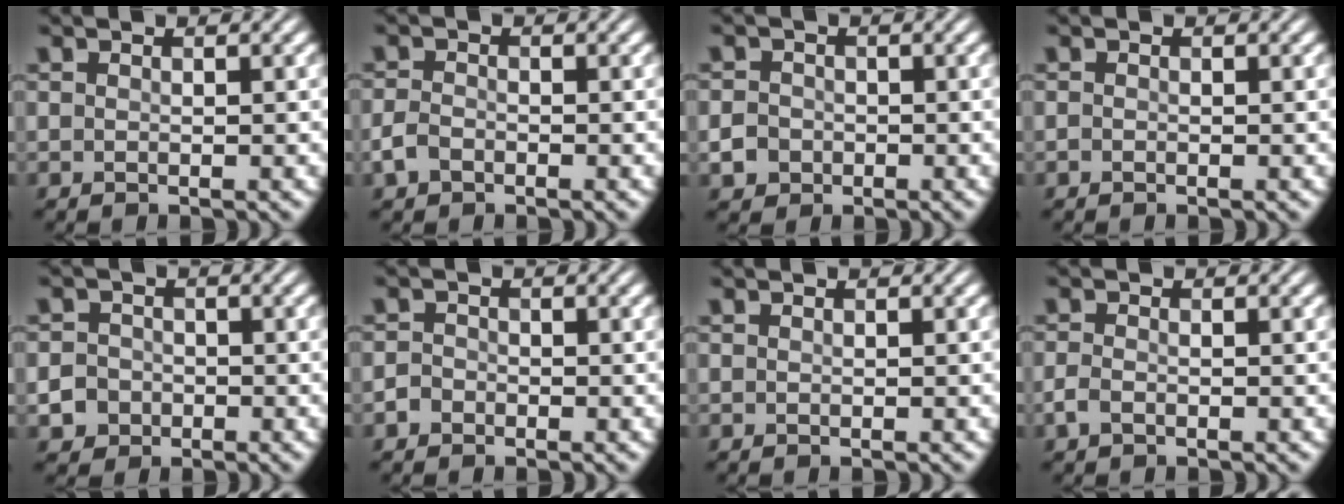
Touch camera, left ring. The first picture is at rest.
{"total": 1.9, "force": [-1.5, 1.0, 0.7], "torque": [-0.013, 0.008, -0.025]}
{"total": 1.9, "force": [-1.2, 1.5, 0.3], "torque": [0.002, 0.005, -0.017]}
{"total": 0.6, "force": [-0.6, 0.1, 0.1], "torque": [-0.003, 0.003, -0.009]}
{"total": 2.9, "force": [-1.7, 2.3, 0.4], "torque": [0.007, 0.008, -0.028]}
{"total": 1.5, "force": [-1.3, 0.7, 0.0], "torque": [0.006, 0.006, -0.020]}
{"total": 0.0}
{"total": 1.4, "force": [-1.1, 0.6, 0.7], "torque": [-0.015, 0.006, -0.017]}